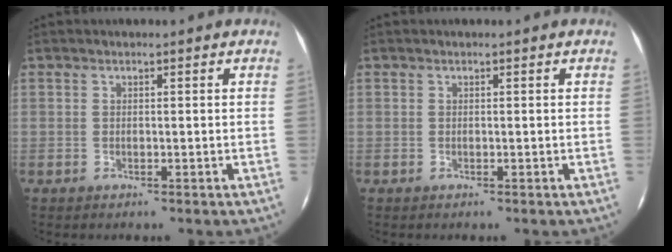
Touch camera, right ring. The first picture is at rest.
{"total": 0.0}